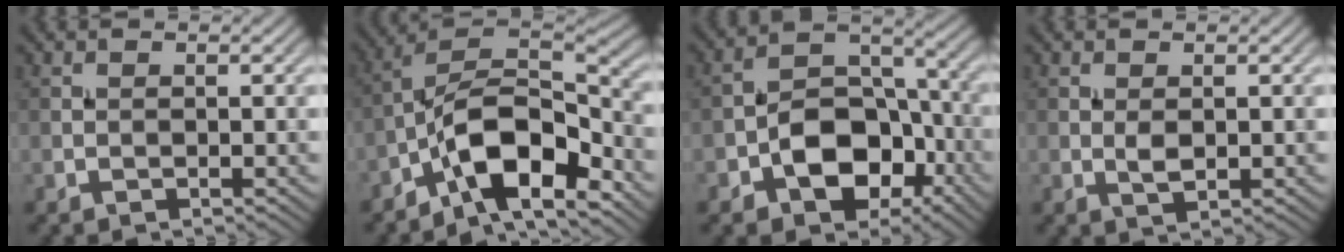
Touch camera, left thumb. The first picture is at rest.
{"total": 11.7, "force": [-6.6, 4.7, 8.5], "torque": [-0.140, 0.006, -0.142]}
{"total": 10.1, "force": [-4.2, 6.8, 6.2], "torque": [-0.099, -0.005, -0.080]}
{"total": 1.6, "force": [0.2, 0.8, 1.4], "torque": [-0.029, -0.002, 0.005]}